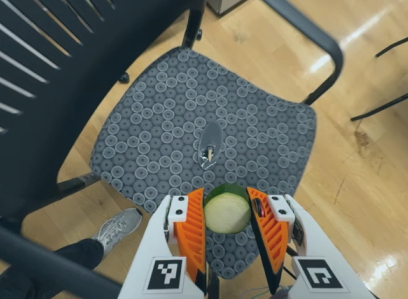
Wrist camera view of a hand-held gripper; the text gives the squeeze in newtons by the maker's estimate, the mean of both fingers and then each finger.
{"total": 12.6, "left": 14.5, "right": 10.7}